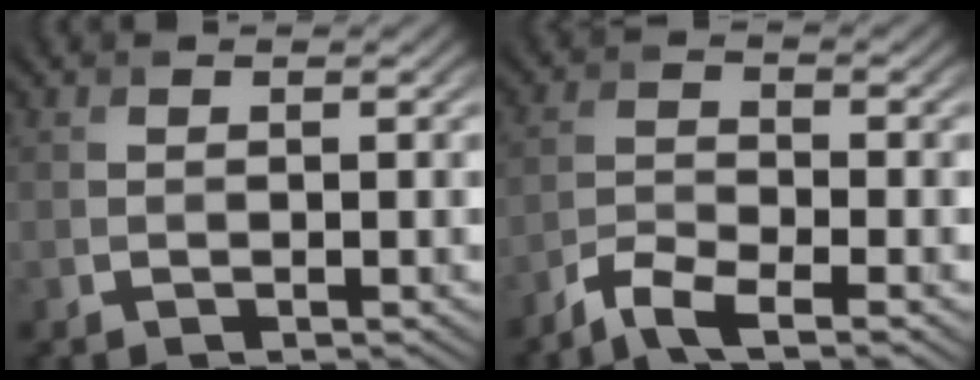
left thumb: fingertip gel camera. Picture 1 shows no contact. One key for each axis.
{"total": 4.3, "fx": -3.4, "fy": 0.8, "fz": 2.6, "tx": -0.061, "ty": -0.004, "tz": -0.079}